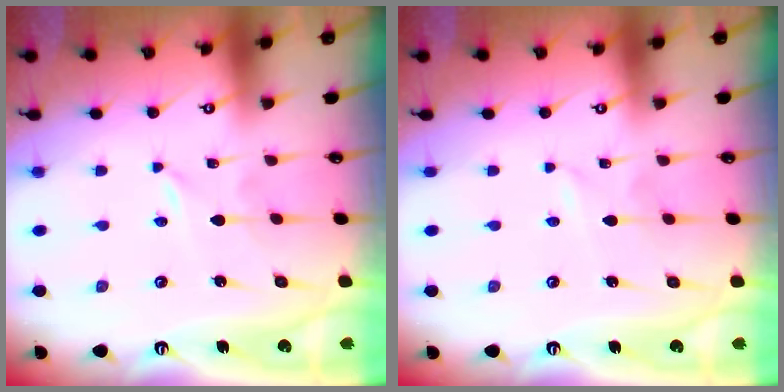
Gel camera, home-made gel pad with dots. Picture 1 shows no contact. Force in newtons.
{"total": 0.0}